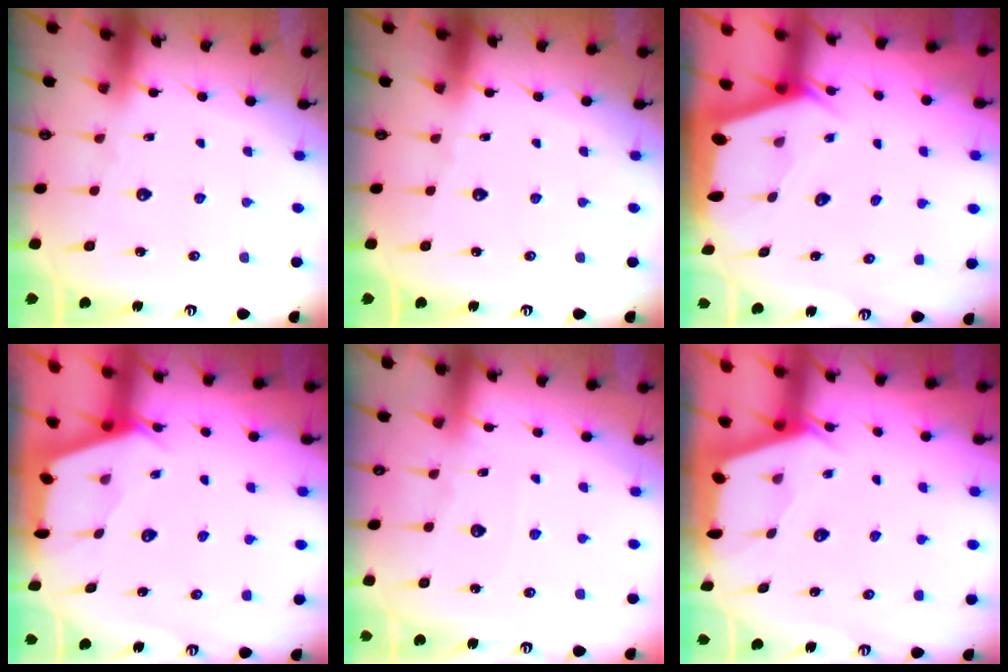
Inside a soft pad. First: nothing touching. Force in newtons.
{"total": 0.0}
{"total": 2.9, "press": 2.9, "slide": 0.2}
{"total": 2.4, "press": 2.4, "slide": 0.3}
{"total": 4.5, "press": 4.4, "slide": 0.7}
{"total": 2.0, "press": 2.0, "slide": 0.3}